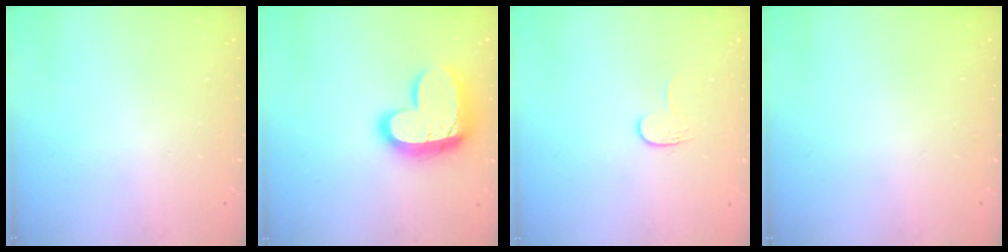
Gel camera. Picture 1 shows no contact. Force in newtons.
{"total": 17.0, "press": 16.9, "slide": 1.1}
{"total": 3.9, "press": 3.9, "slide": 0.4}
{"total": 0.0}